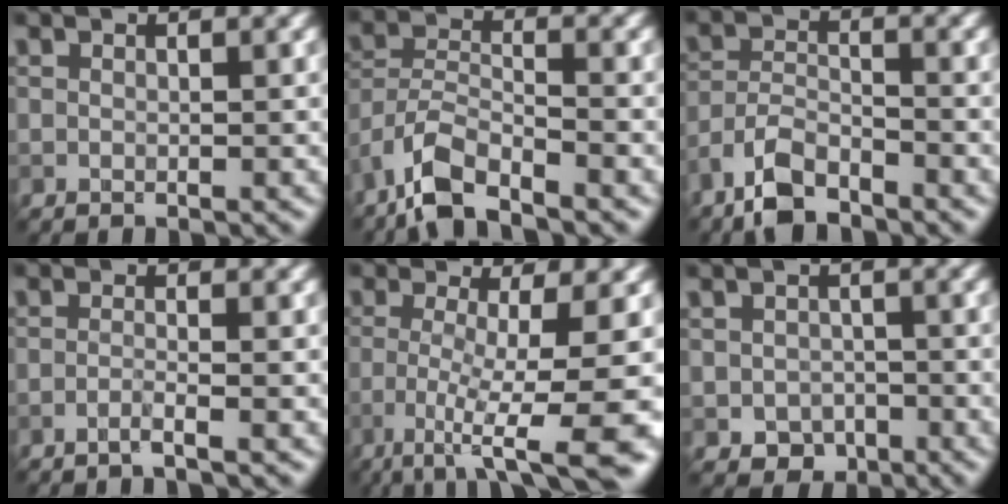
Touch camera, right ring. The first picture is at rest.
{"total": 5.4, "force": [-4.2, 1.5, 3.0], "torque": [-0.055, 0.001, -0.089]}
{"total": 4.8, "force": [-3.8, 1.6, 2.4], "torque": [-0.045, -0.002, -0.084]}
{"total": 1.3, "force": [-0.8, 0.1, 1.1], "torque": [-0.014, 0.001, -0.026]}
{"total": 9.5, "force": [-3.8, 2.0, 8.4], "torque": [-0.128, -0.011, -0.063]}
{"total": 2.4, "force": [-1.0, 2.0, 0.8], "torque": [-0.006, -0.003, -0.019]}